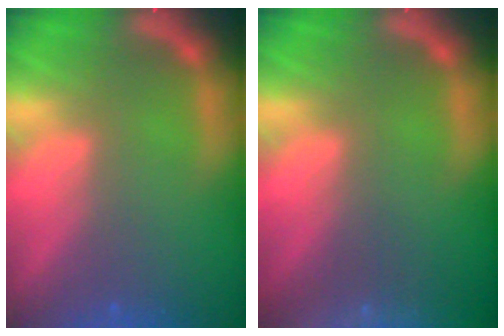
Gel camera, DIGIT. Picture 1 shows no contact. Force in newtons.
{"total": 8.5}